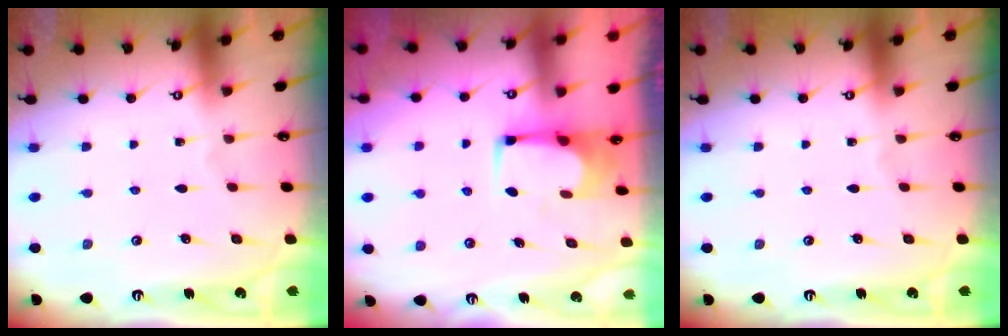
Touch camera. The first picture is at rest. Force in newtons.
{"total": 6.1, "press": 6.1, "slide": 0.4}
{"total": 0.0}